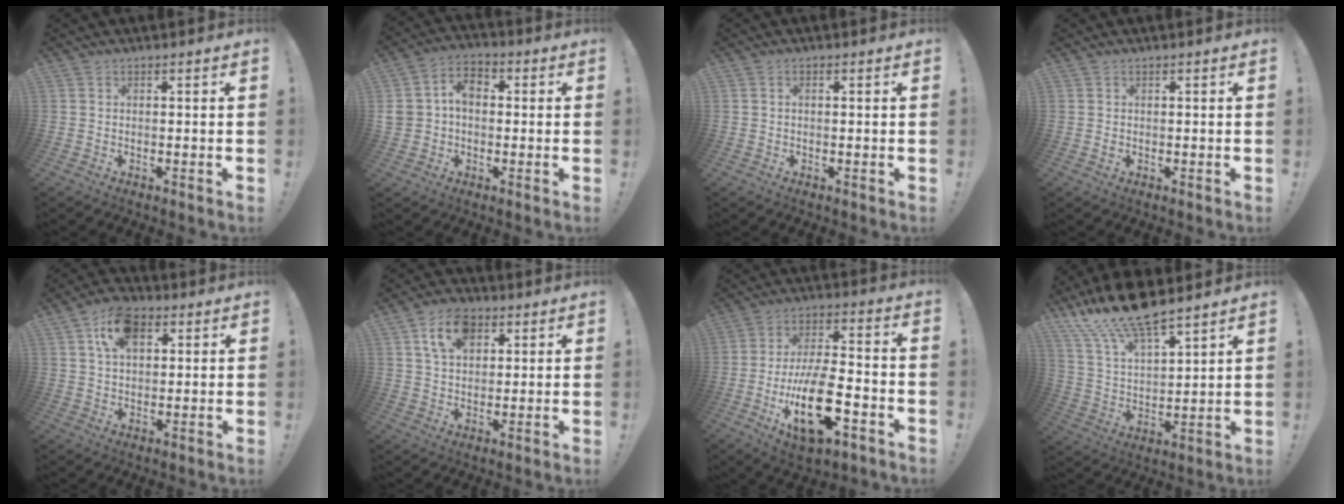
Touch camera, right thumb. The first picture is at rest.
{"total": 8.4, "force": [0.0, 7.1, 4.5], "torque": [-0.084, 0.013, 0.004]}
{"total": 0.6, "force": [-0.2, 0.2, 0.5], "torque": [-0.010, 0.002, -0.004]}
{"total": 0.6, "force": [0.1, 0.5, 0.3], "torque": [-0.001, 0.001, 0.000]}
{"total": 10.5, "force": [4.6, 6.3, 7.0], "torque": [-0.112, 0.004, 0.085]}
{"total": 11.0, "force": [5.3, 7.5, 6.1], "torque": [-0.097, -0.006, 0.100]}
{"total": 19.7, "force": [-7.1, 8.2, 16.4], "torque": [-0.291, 0.030, -0.114]}
{"total": 15.4, "force": [12.4, 4.2, 8.0], "torque": [-0.167, -0.079, 0.226]}